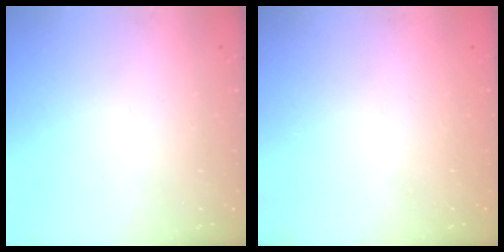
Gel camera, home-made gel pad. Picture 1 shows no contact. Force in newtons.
{"total": 1.0, "press": 0.9, "slide": 0.4}